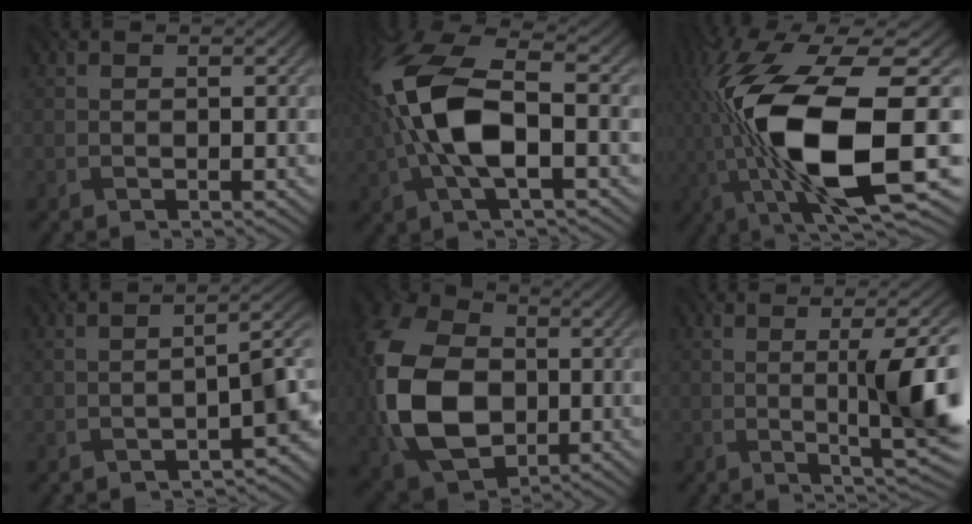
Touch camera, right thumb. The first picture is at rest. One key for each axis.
{"total": 13.2, "fx": -0.7, "fy": 5.9, "fz": 11.8, "tx": -0.272, "ty": 0.012, "tz": -0.018}
{"total": 18.7, "fx": -1.7, "fy": 6.4, "fz": 17.5, "tx": -0.363, "ty": -0.011, "tz": -0.017}
{"total": 5.0, "fx": -2.4, "fy": 1.3, "fz": 4.2, "tx": -0.054, "ty": 0.001, "tz": -0.035}
{"total": 17.1, "fx": -1.3, "fy": 12.2, "fz": 11.9, "tx": -0.306, "ty": -0.004, "tz": -0.034}
{"total": 10.6, "fx": -0.1, "fy": 1.8, "fz": 10.4, "tx": -0.154, "ty": 0.015, "tz": 0.005}